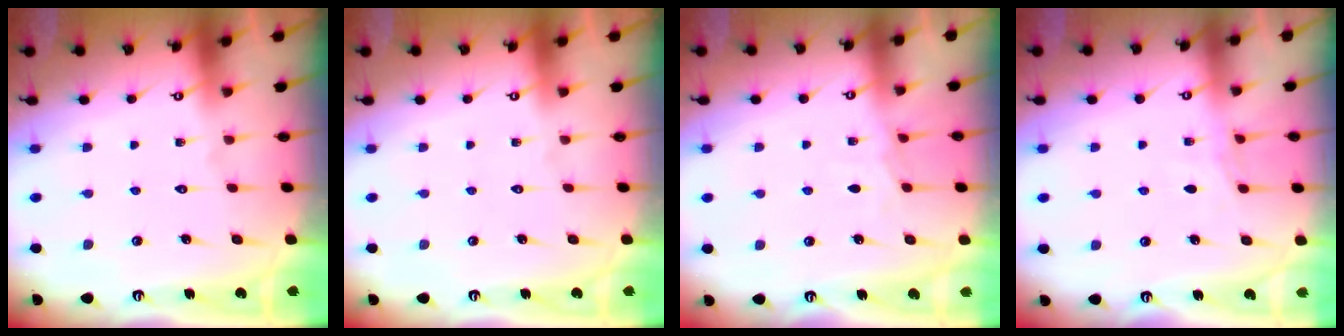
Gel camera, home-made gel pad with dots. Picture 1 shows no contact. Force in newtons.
{"total": 0.0}
{"total": 5.5, "press": 5.5, "slide": 0.6}
{"total": 4.6, "press": 4.5, "slide": 0.6}